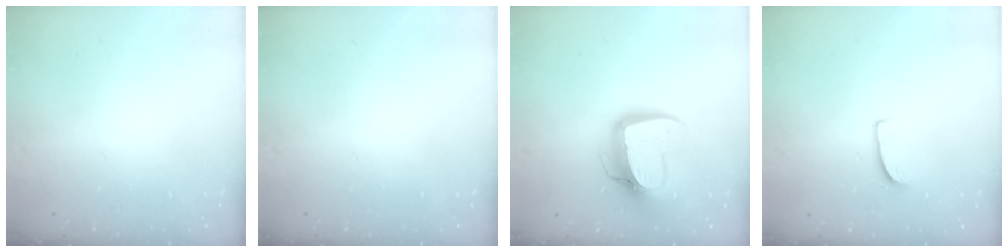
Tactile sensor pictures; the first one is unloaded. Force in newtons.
{"total": 0.0}
{"total": 14.4, "press": 14.3, "slide": 1.3}
{"total": 6.6, "press": 6.5, "slide": 0.4}